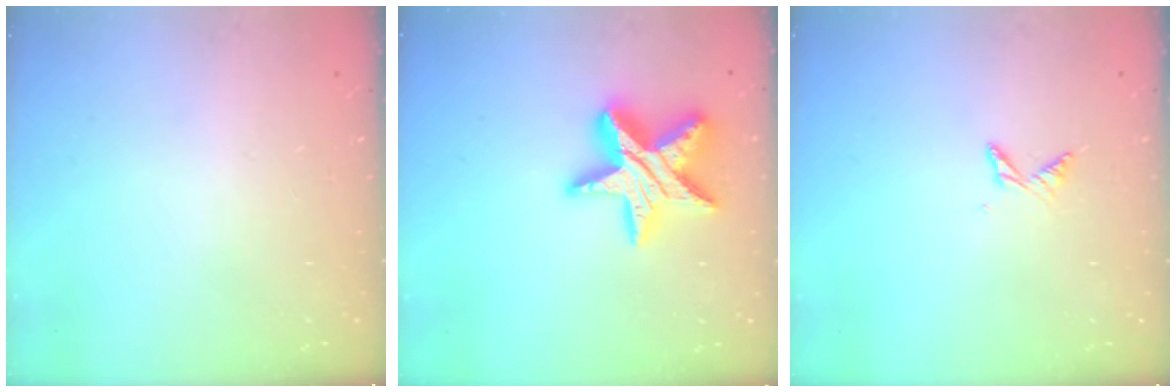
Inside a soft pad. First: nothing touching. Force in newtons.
{"total": 17.1, "press": 17.1, "slide": 1.2}
{"total": 5.3, "press": 5.2, "slide": 0.6}